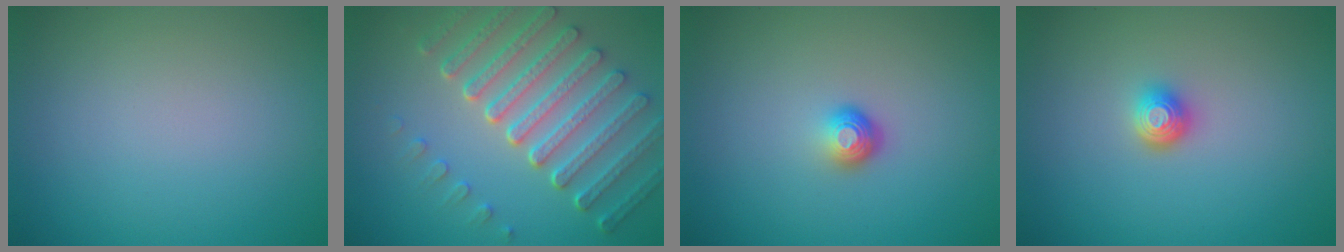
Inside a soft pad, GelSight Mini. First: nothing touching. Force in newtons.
{"total": 7.3, "press": 5.5, "slide": 4.8}
{"total": 1.8, "press": 1.1, "slide": 1.5}
{"total": 1.7, "press": 1.3, "slide": 1.1}